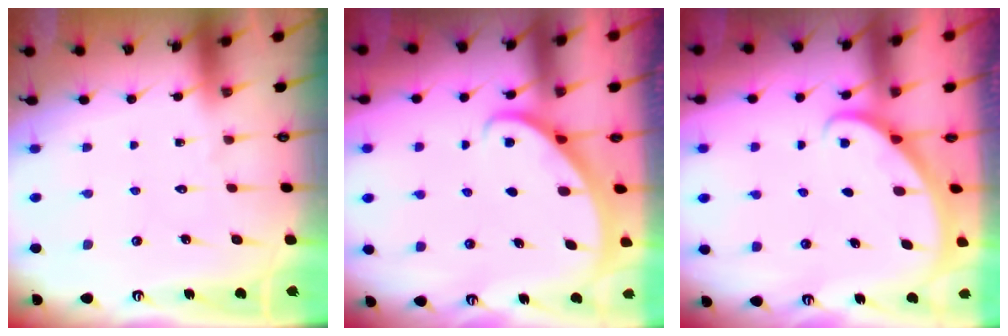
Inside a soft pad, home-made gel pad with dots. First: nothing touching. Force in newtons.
{"total": 2.1, "press": 2.1, "slide": 0.2}
{"total": 2.0, "press": 2.0, "slide": 0.1}